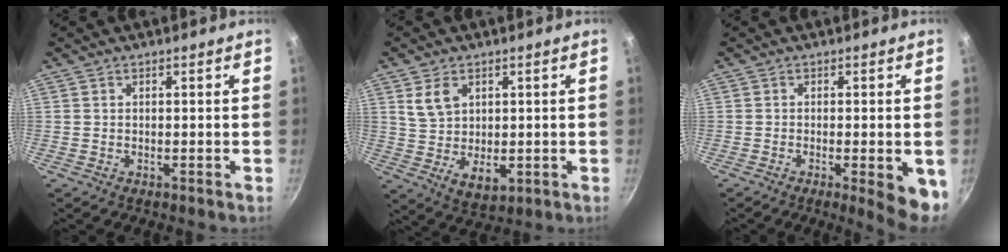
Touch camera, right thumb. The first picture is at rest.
{"total": 8.1, "force": [2.4, 5.6, 5.3], "torque": [-0.073, -0.019, 0.053]}
{"total": 7.5, "force": [-2.2, 1.8, 6.9], "torque": [-0.076, 0.001, -0.024]}